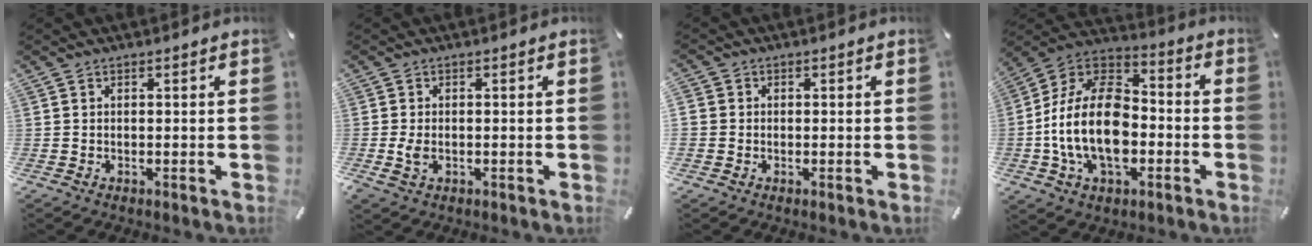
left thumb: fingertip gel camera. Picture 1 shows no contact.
{"total": 3.0, "force": [-0.7, 1.8, 2.3], "torque": [-0.054, -0.002, -0.013]}
{"total": 2.2, "force": [-0.3, 2.2, 0.2], "torque": [-0.001, 0.005, -0.007]}
{"total": 19.5, "force": [-5.1, 12.6, 14.0], "torque": [-0.297, 0.027, -0.094]}